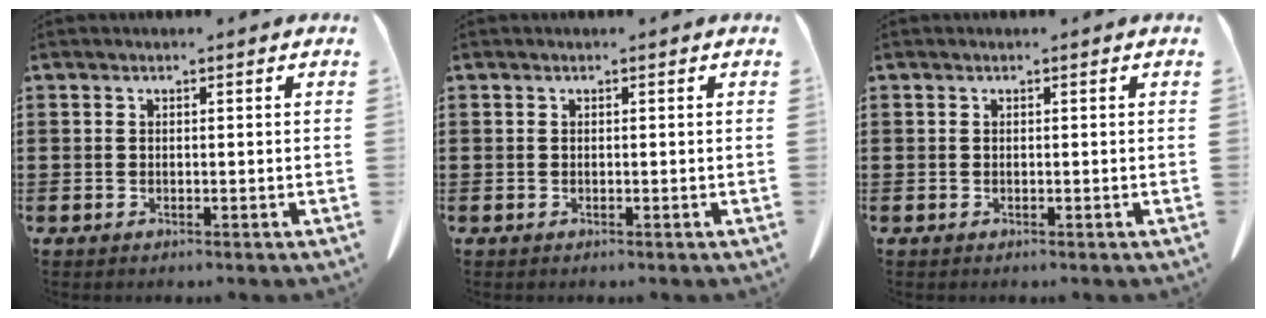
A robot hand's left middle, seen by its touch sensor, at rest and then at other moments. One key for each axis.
{"total": 0.0}
{"total": 0.0}